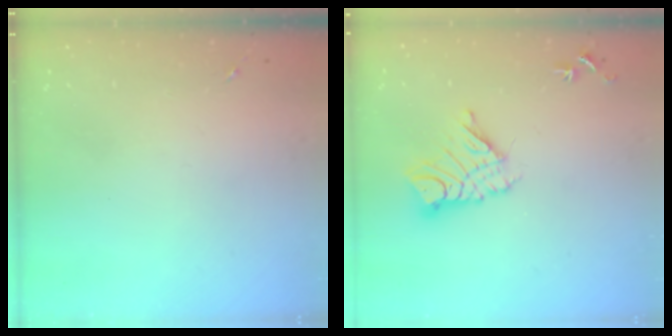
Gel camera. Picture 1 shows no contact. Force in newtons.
{"total": 11.9, "press": 11.9, "slide": 1.1}